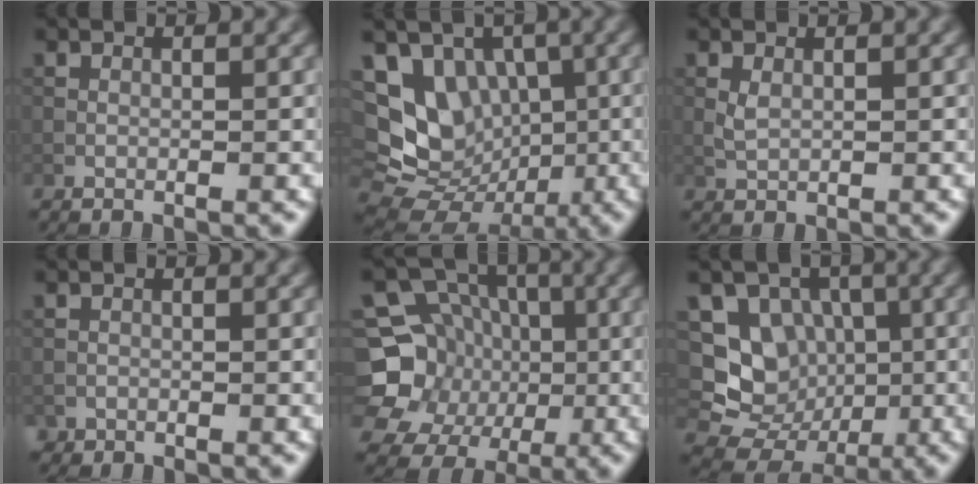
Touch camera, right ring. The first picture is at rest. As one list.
[{"total": 9.4, "force": [0.2, 7.8, 5.3], "torque": [-0.072, -0.006, -0.010]}, {"total": 1.0, "force": [0.3, 0.5, 0.8], "torque": [-0.025, -0.001, 0.009]}, {"total": 0.7, "force": [-0.6, 0.4, -0.2], "torque": [0.004, 0.000, -0.012]}, {"total": 10.9, "force": [-1.6, 10.0, 3.9], "torque": [-0.095, 0.008, -0.051]}, {"total": 8.3, "force": [-0.6, 7.6, 3.2], "torque": [-0.051, 0.010, -0.033]}]